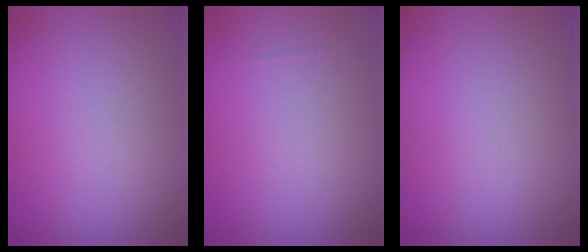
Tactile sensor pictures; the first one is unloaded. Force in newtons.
{"total": 0.0}
{"total": 0.0}